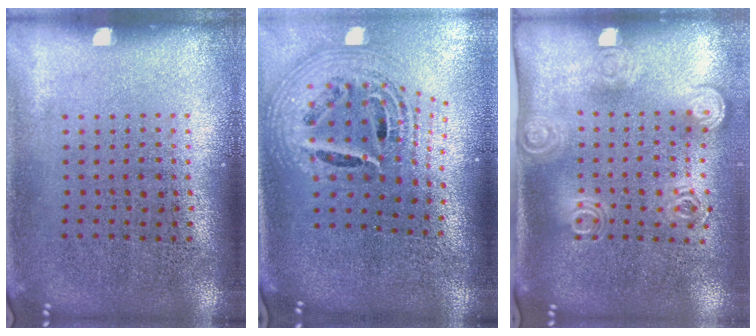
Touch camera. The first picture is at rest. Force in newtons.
{"total": 2.7, "press": 1.9, "slide": 1.9}
{"total": 2.0, "press": 1.4, "slide": 1.4}